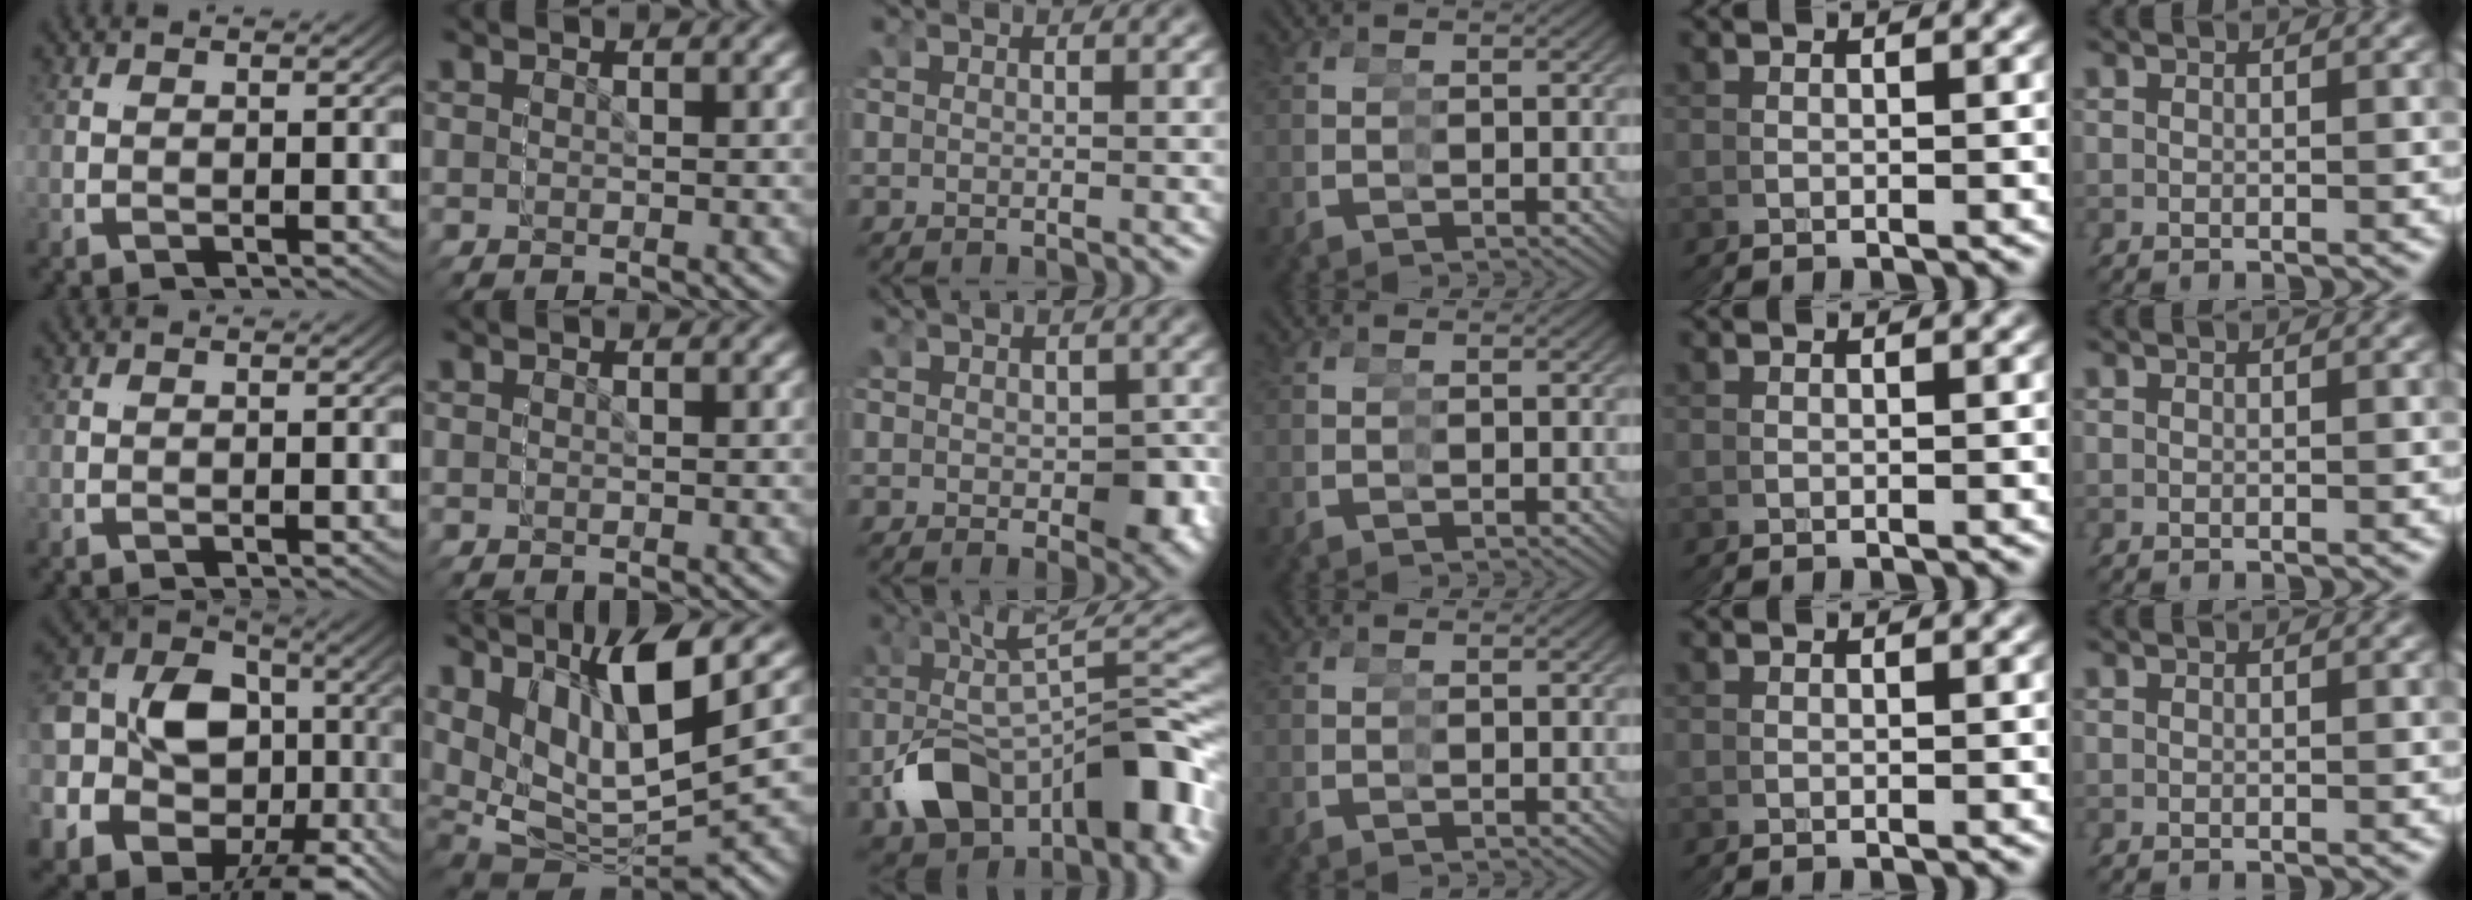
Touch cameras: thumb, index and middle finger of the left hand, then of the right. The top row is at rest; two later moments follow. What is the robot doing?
{"motion": "grasp_and_lifting", "object": "stress ball aka squeeze ball"}